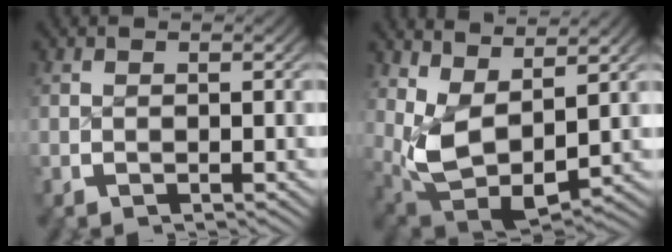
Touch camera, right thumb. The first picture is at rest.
{"total": 9.9, "force": [-0.3, 7.0, 7.0], "torque": [-0.175, -0.060, 0.018]}